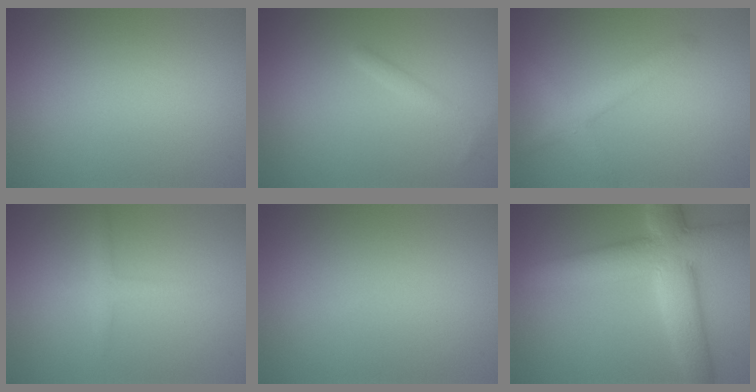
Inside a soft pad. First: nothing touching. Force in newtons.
{"total": 1.1, "press": 1.1, "slide": 0.1}
{"total": 2.9, "press": 2.9, "slide": 0.1}
{"total": 1.5, "press": 1.5, "slide": 0.1}
{"total": 0.0}
{"total": 9.1, "press": 9.1, "slide": 0.6}